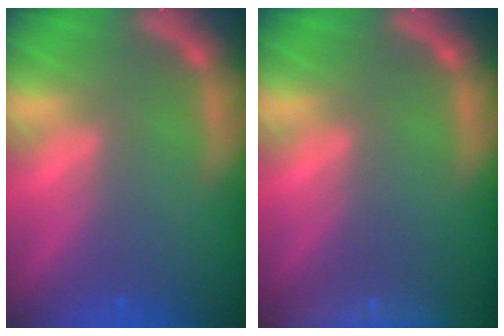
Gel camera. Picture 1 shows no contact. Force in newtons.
{"total": 9.0}